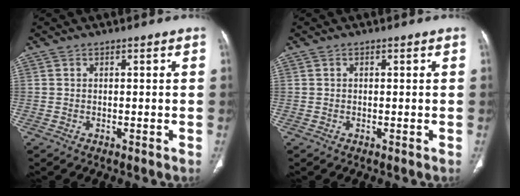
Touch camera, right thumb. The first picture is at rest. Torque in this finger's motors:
{"motor_torque": [-0.07, -0.12, -0.36, 0.24, 0.03]}